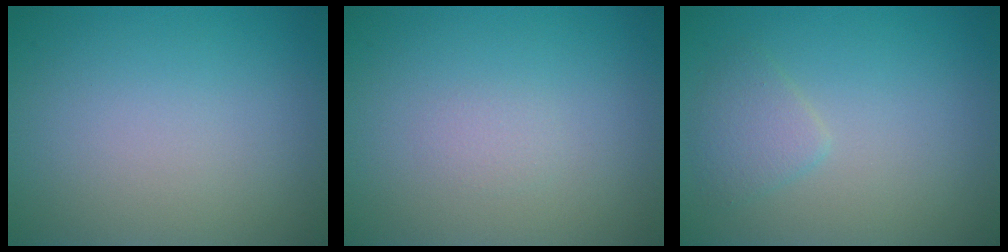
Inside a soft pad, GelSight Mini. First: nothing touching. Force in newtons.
{"total": 0.6, "press": 0.6, "slide": 0.1}
{"total": 1.8, "press": 1.8, "slide": 0.1}